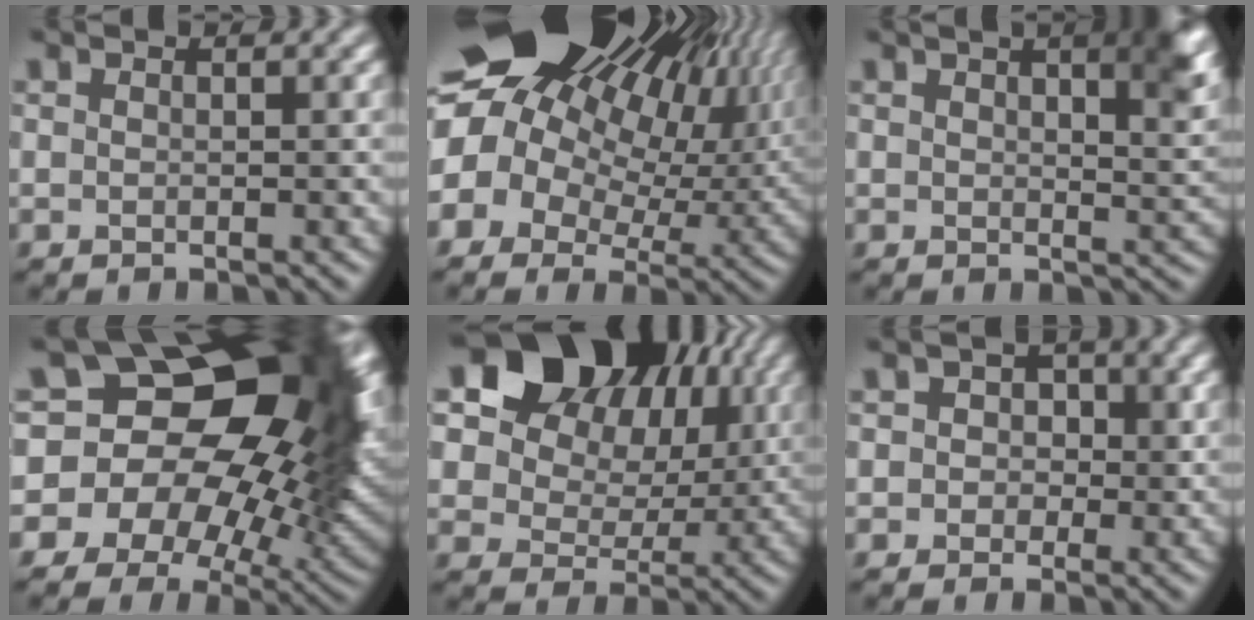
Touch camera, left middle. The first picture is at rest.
{"total": 22.7, "force": [7.7, 16.5, 13.5], "torque": [-0.249, 0.032, 0.104]}
{"total": 5.5, "force": [2.7, 1.9, 4.3], "torque": [-0.040, 0.007, 0.038]}
{"total": 18.9, "force": [2.8, 12.8, 13.6], "torque": [-0.160, 0.013, 0.036]}
{"total": 17.1, "force": [8.1, 12.7, 8.1], "torque": [-0.170, 0.068, 0.138]}
{"total": 2.8, "force": [0.6, 2.6, 0.8], "torque": [0.025, 0.014, -0.016]}